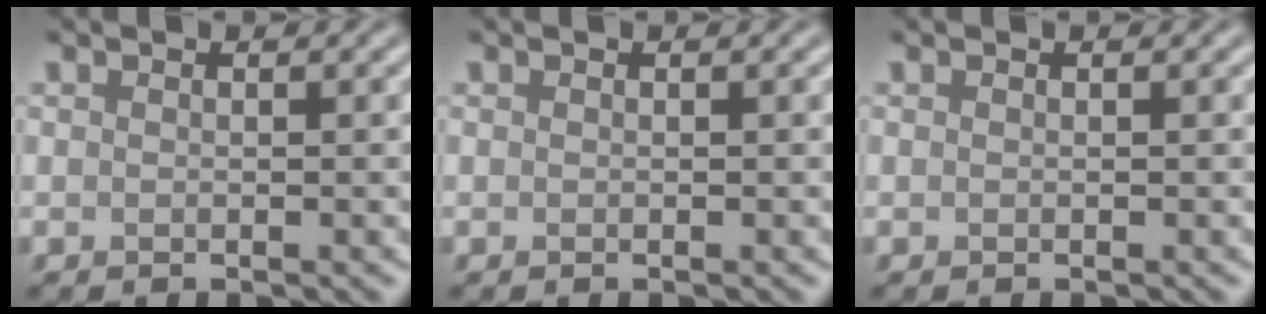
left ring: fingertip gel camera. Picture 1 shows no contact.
{"total": 0.0}
{"total": 0.0}